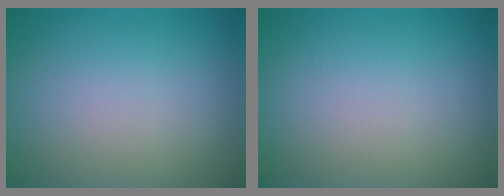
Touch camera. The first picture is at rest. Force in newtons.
{"total": 0.0}